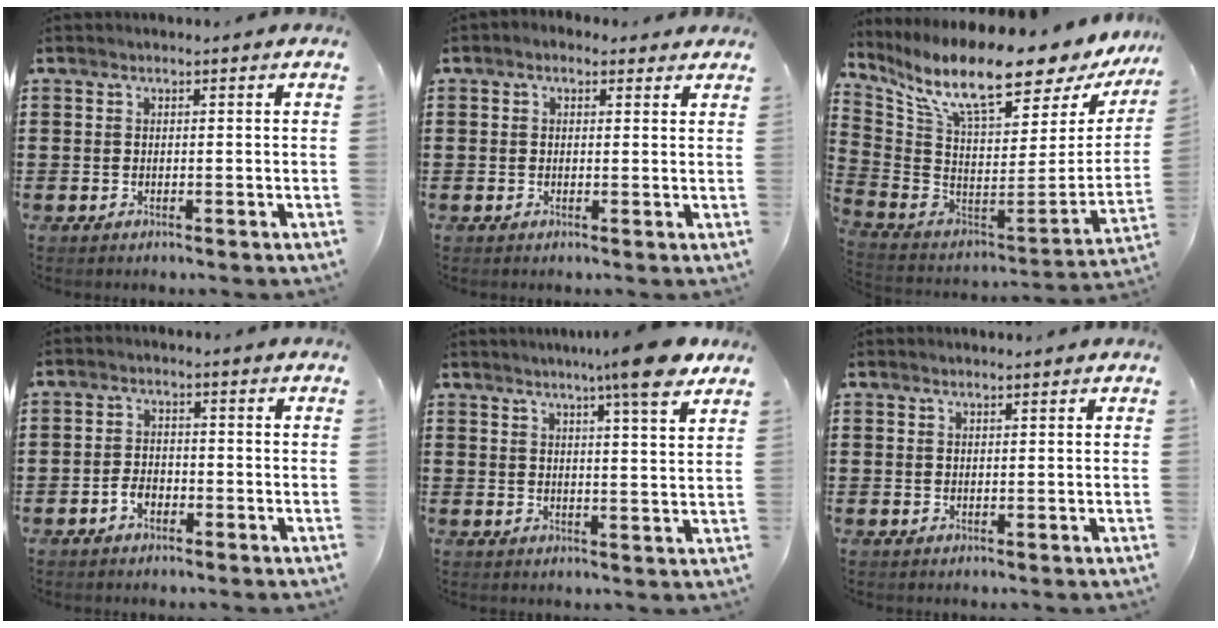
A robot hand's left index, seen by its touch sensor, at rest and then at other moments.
{"total": 1.4, "force": [0.7, 1.0, 0.5], "torque": [-0.014, 0.009, 0.012]}
{"total": 13.8, "force": [9.5, 2.9, 9.5], "torque": [-0.204, -0.071, 0.158]}
{"total": 2.5, "force": [-1.3, 1.6, 1.5], "torque": [-0.038, -0.001, -0.028]}
{"total": 8.7, "force": [6.7, -0.5, 5.6], "torque": [-0.101, -0.021, 0.110]}
{"total": 0.5, "force": [0.5, 0.0, 0.2], "torque": [-0.005, -0.002, 0.011]}